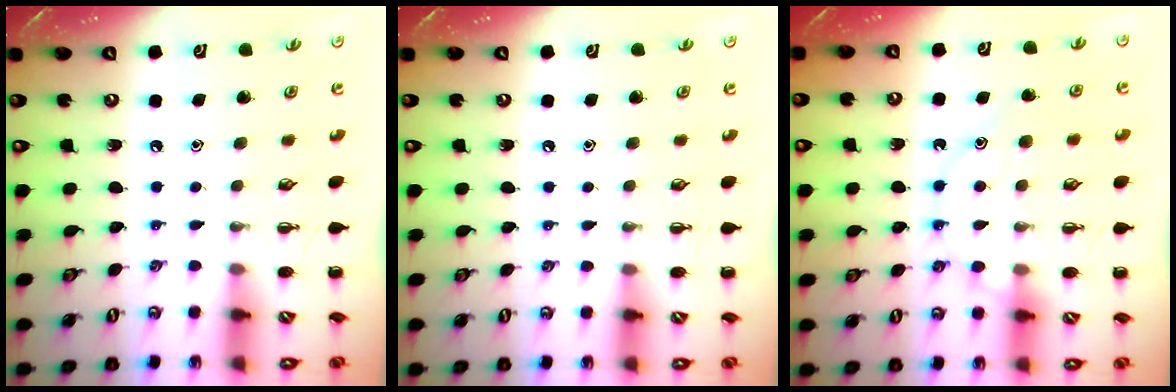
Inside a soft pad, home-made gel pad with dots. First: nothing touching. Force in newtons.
{"total": 3.6, "press": 3.4, "slide": 1.3}
{"total": 12.4, "press": 12.4, "slide": 1.3}